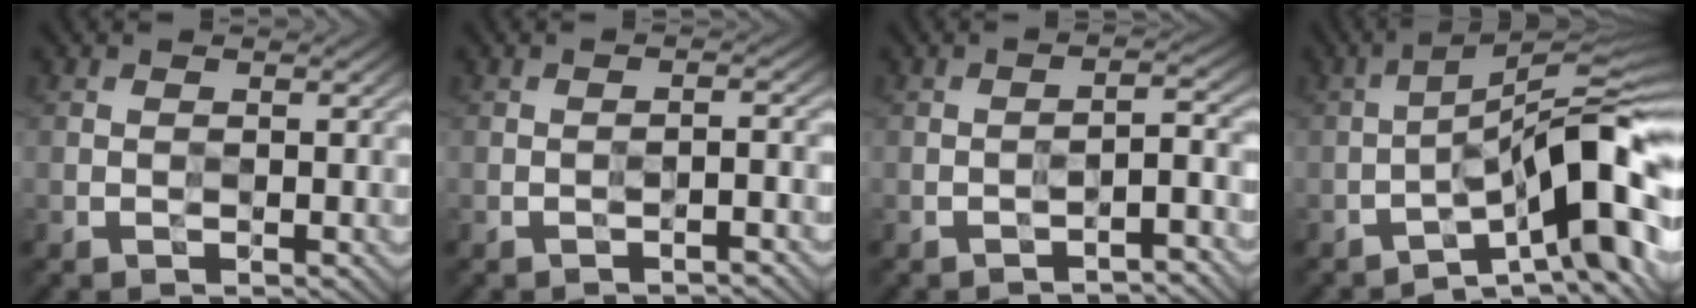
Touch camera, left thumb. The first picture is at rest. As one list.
[{"total": 1.8, "force": [-1.2, 0.2, 1.4], "torque": [-0.022, 0.009, -0.026]}, {"total": 3.2, "force": [-2.4, 0.3, 2.1], "torque": [-0.036, 0.015, -0.043]}, {"total": 13.2, "force": [-4.4, 3.2, 12.0], "torque": [-0.177, 0.014, -0.078]}]